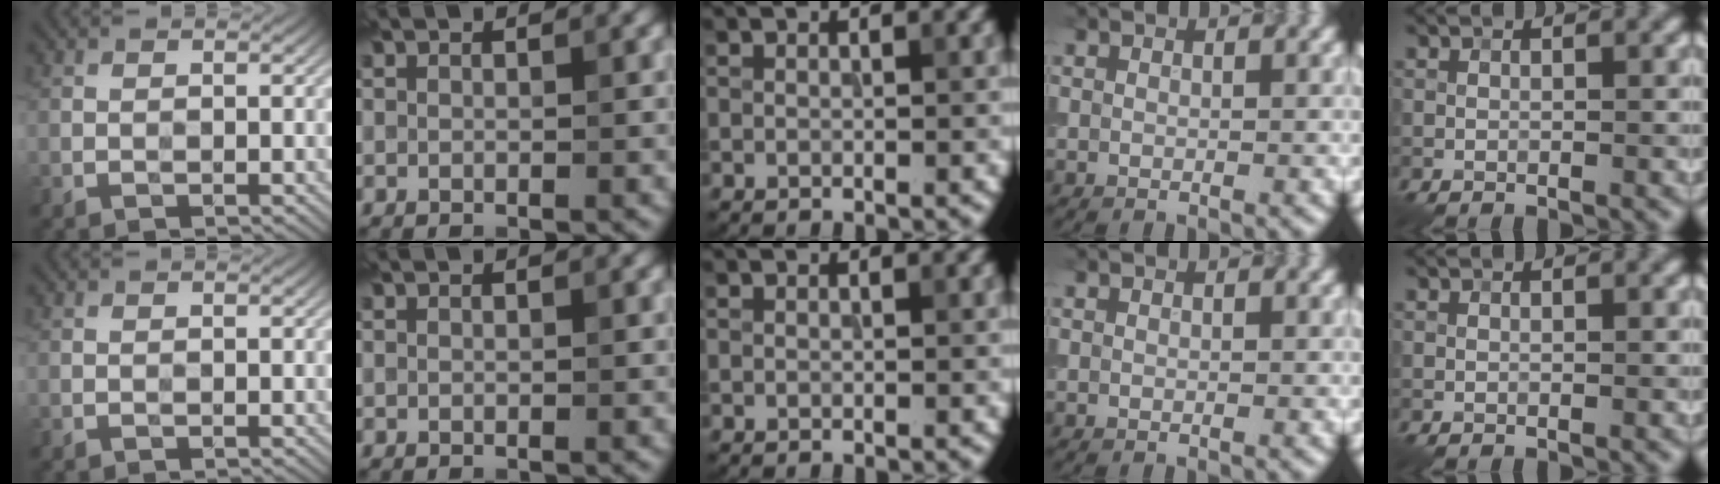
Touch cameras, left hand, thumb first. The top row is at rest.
{}